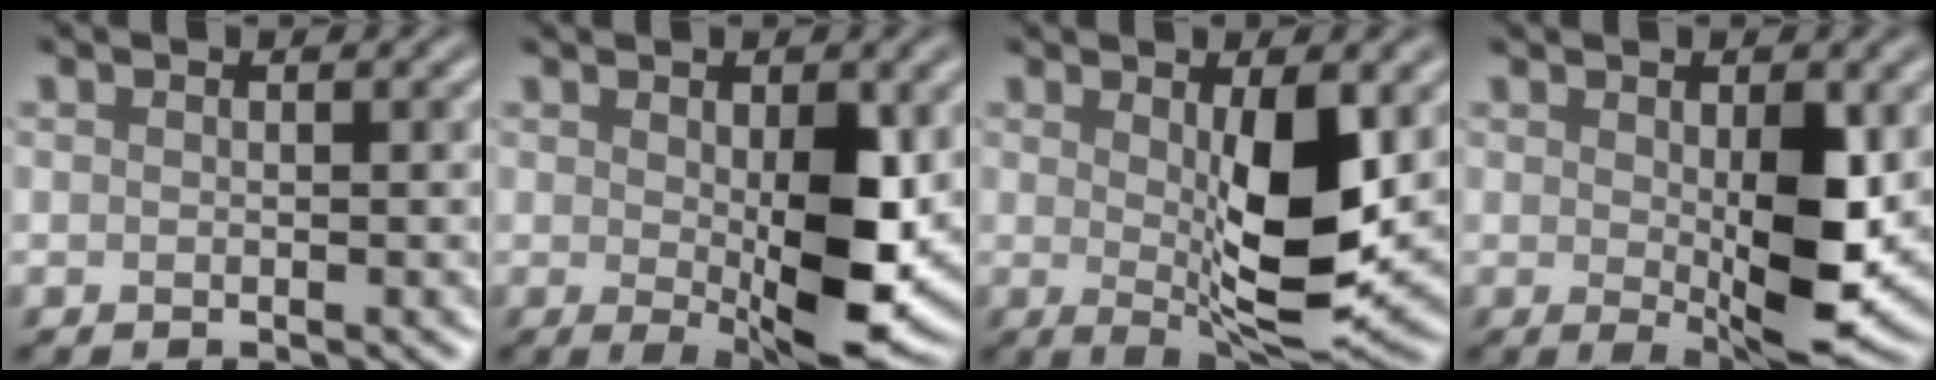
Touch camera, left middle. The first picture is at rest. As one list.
[{"total": 7.9, "force": [0.1, 2.8, 7.4], "torque": [-0.120, -0.014, 0.014]}, {"total": 7.5, "force": [0.5, 2.1, 7.2], "torque": [-0.119, -0.023, 0.020]}, {"total": 6.6, "force": [0.2, 2.0, 6.3], "torque": [-0.104, -0.015, 0.015]}]